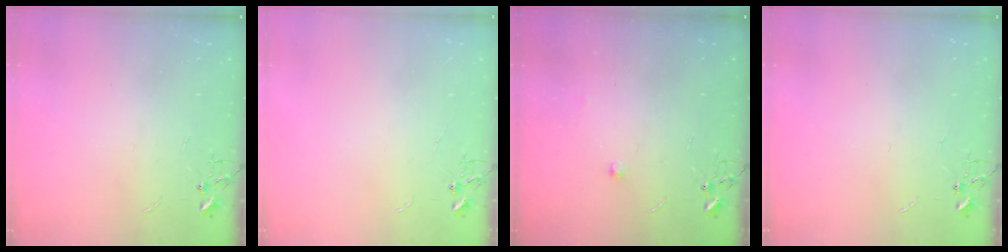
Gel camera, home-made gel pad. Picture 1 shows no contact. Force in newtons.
{"total": 0.0}
{"total": 6.1, "press": 6.0, "slide": 0.9}
{"total": 0.0}